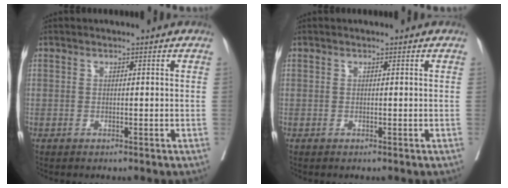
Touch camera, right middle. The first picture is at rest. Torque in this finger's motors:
{"motor_torque": [0.00, 0.00, -0.06, 0.00]}